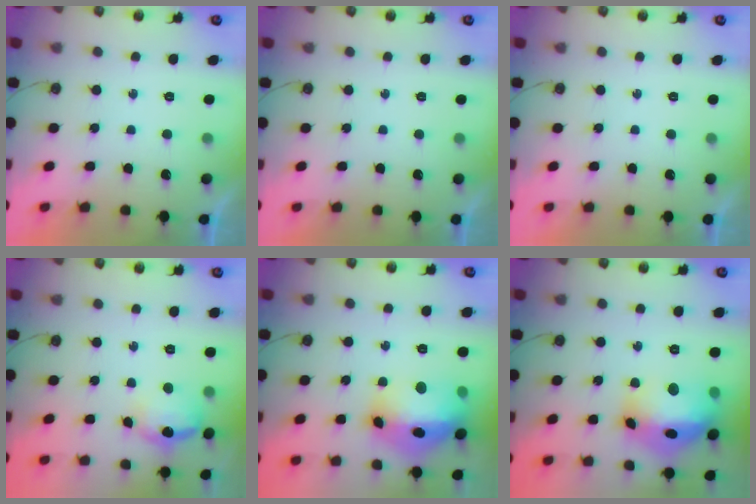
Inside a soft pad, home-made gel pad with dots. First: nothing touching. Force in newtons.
{"total": 0.0}
{"total": 0.0}
{"total": 12.8, "press": 12.8, "slide": 1.0}
{"total": 21.3, "press": 19.3, "slide": 9.2}
{"total": 18.8, "press": 18.7, "slide": 1.9}